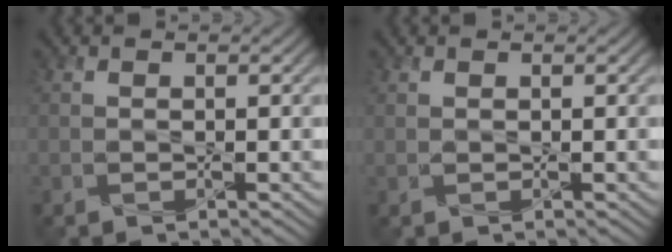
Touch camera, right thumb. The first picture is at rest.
{"total": 0.0}